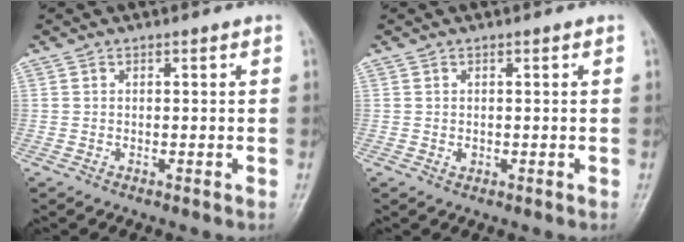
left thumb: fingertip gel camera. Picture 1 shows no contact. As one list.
[{"total": 1.0, "force": [-0.1, 0.7, 0.6], "torque": [-0.005, 0.000, 0.000]}]